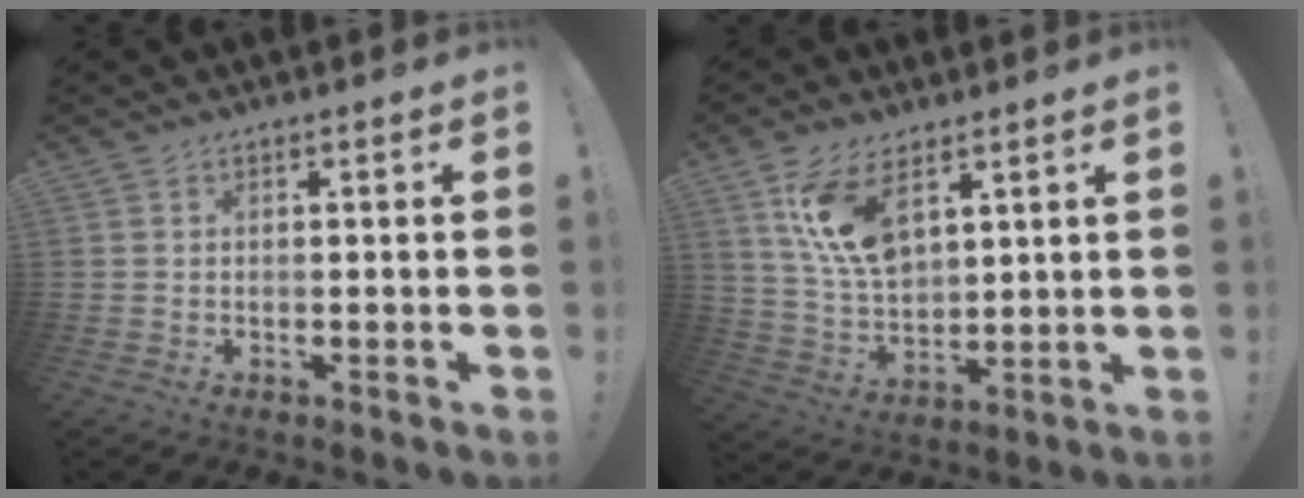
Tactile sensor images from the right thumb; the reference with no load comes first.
{"total": 13.2, "force": [7.1, 7.0, 8.6], "torque": [-0.174, -0.028, 0.134]}